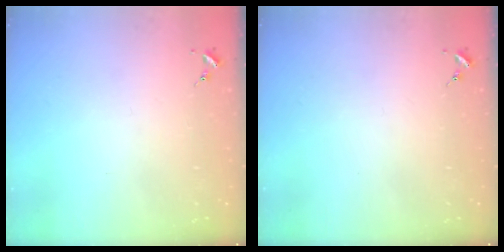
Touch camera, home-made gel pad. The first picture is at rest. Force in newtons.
{"total": 0.0}